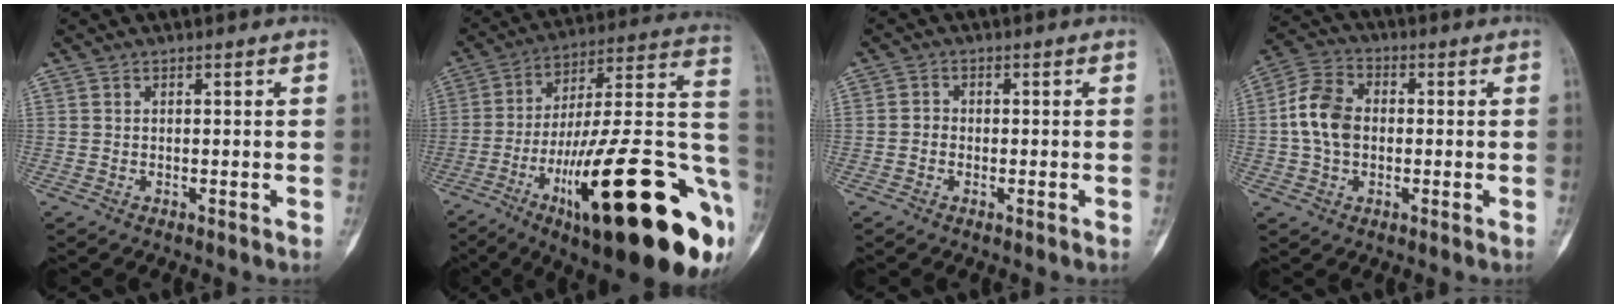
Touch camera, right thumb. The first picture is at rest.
{"total": 35.2, "force": [-12.2, 9.1, 31.7], "torque": [-0.390, 0.043, -0.187]}
{"total": 1.8, "force": [-0.5, 1.7, 0.3], "torque": [0.005, 0.008, -0.017]}
{"total": 9.1, "force": [-0.3, 6.8, 6.2], "torque": [-0.106, 0.025, -0.014]}